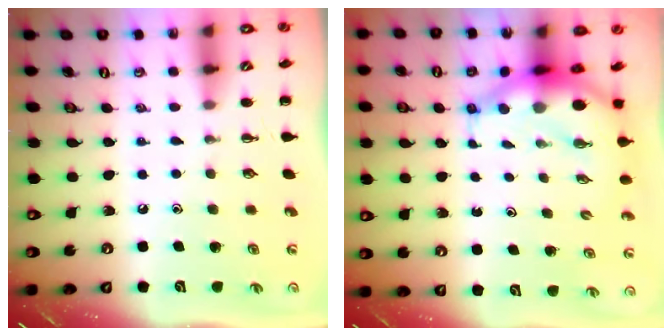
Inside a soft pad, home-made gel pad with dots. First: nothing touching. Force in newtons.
{"total": 7.5, "press": 7.3, "slide": 1.9}